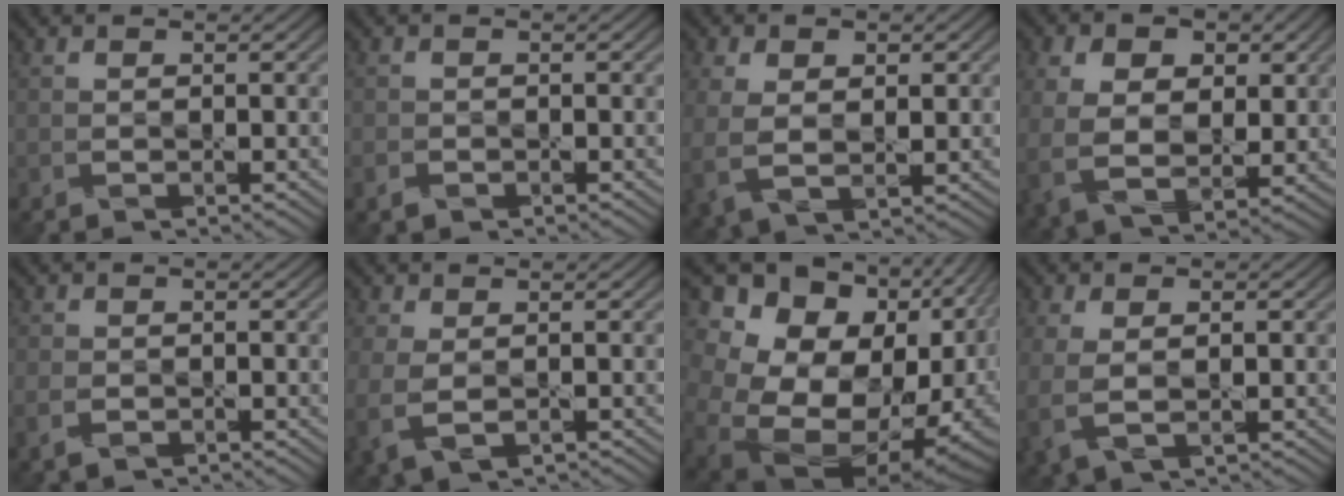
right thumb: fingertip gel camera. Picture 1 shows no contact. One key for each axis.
{"total": 1.6, "fx": -1.0, "fy": 1.1, "fz": 0.6, "tx": -0.016, "ty": -0.003, "tz": -0.021}
{"total": 6.2, "fx": 0.5, "fy": 4.2, "fz": 4.5, "tx": -0.107, "ty": -0.013, "tz": 0.017}
{"total": 9.6, "fx": 1.6, "fy": 7.0, "fz": 6.3, "tx": -0.149, "ty": -0.009, "tz": 0.037}
{"total": 2.2, "fx": -0.9, "fy": 1.6, "fz": 1.2, "tx": -0.035, "ty": -0.008, "tz": -0.018}
{"total": 4.9, "fx": -0.8, "fy": 3.1, "fz": 3.7, "tx": -0.108, "ty": -0.012, "tz": -0.012}
{"total": 21.7, "fx": 0.0, "fy": 17.5, "fz": 12.9, "tx": -0.238, "ty": -0.019, "tz": 0.020}
{"total": 4.7, "fx": -0.3, "fy": 2.9, "fz": 3.8, "tx": -0.097, "ty": -0.012, "tz": 0.003}